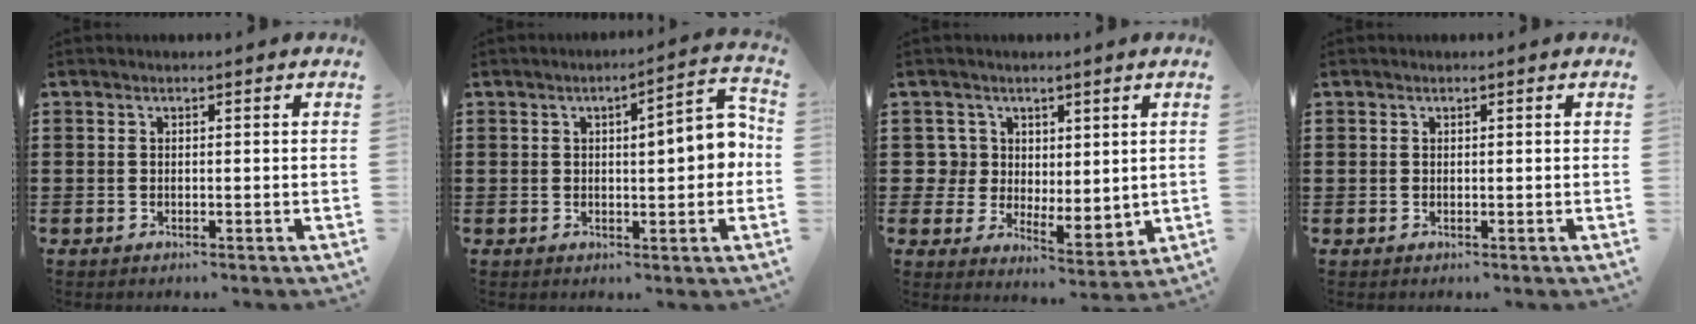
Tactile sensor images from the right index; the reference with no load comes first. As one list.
[{"total": 6.6, "force": [0.4, 1.7, 6.3], "torque": [-0.082, -0.008, -0.002]}, {"total": 5.3, "force": [2.8, 4.5, 0.7], "torque": [-0.041, 0.005, 0.056]}, {"total": 0.7, "force": [0.3, 0.6, 0.0], "torque": [-0.002, 0.003, 0.006]}]